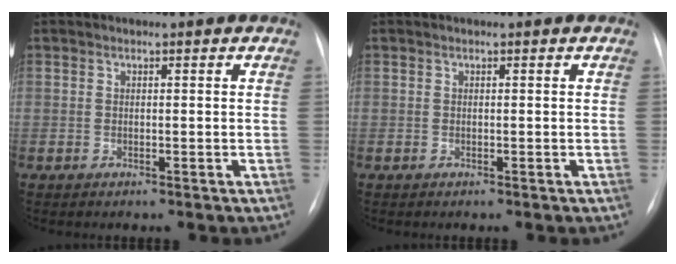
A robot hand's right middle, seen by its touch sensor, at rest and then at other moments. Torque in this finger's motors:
{"motor_torque": [-0.57, 0.09, -0.01, -0.01]}